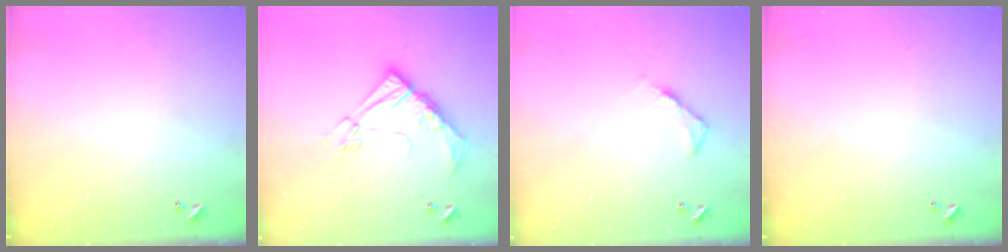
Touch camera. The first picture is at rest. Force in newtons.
{"total": 15.4, "press": 15.3, "slide": 1.6}
{"total": 4.1, "press": 4.0, "slide": 0.5}
{"total": 0.0}